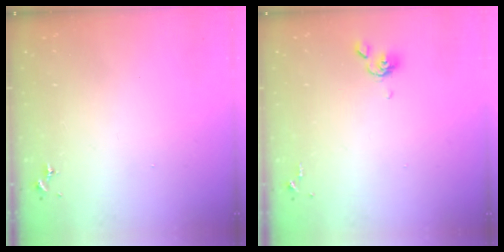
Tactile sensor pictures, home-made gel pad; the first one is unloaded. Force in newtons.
{"total": 5.6, "press": 5.5, "slide": 1.4}